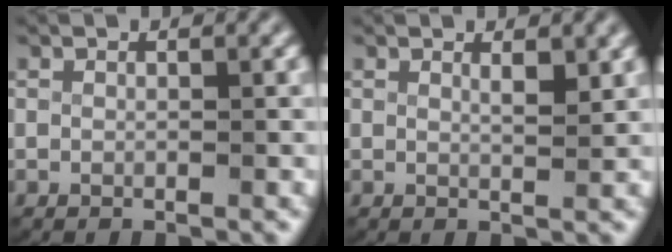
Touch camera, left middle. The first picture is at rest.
{"total": 1.5, "force": [1.1, -0.1, 1.0], "torque": [-0.014, -0.014, 0.022]}